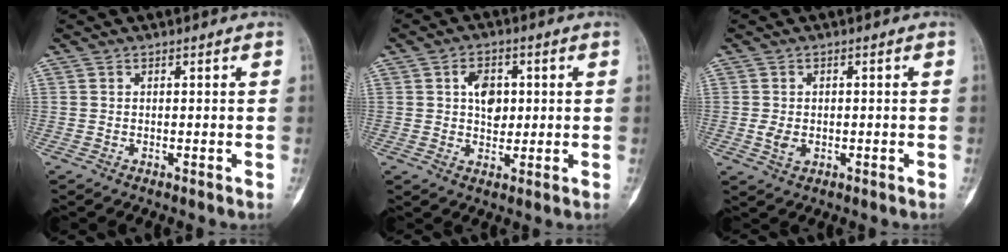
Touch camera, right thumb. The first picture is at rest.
{"total": 5.8, "force": [1.2, 4.0, 4.0], "torque": [-0.041, -0.003, 0.017]}
{"total": 2.9, "force": [-0.5, 2.0, 2.0], "torque": [-0.039, -0.002, -0.006]}